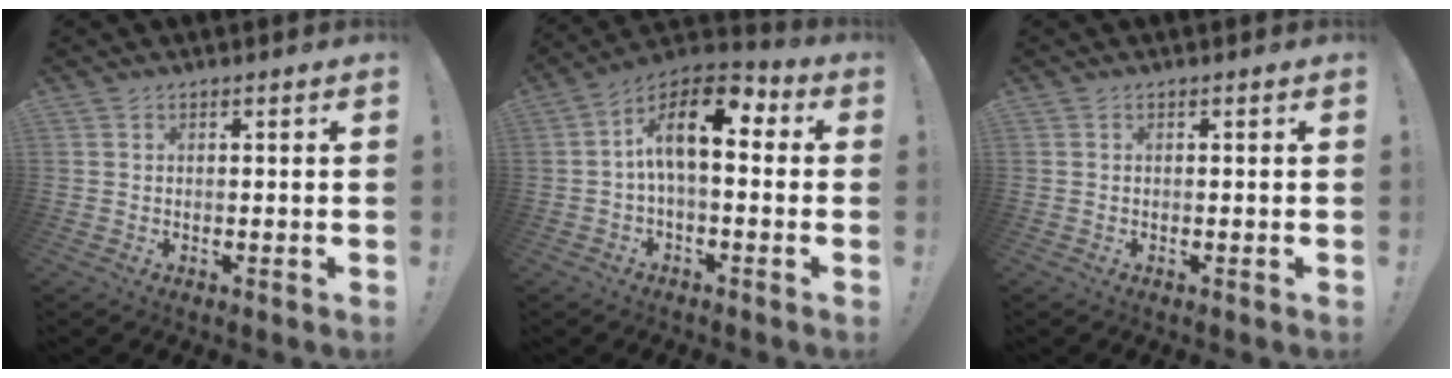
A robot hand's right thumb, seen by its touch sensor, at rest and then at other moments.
{"total": 13.7, "force": [2.9, 5.7, 12.1], "torque": [-0.218, -0.006, 0.041]}
{"total": 0.0}